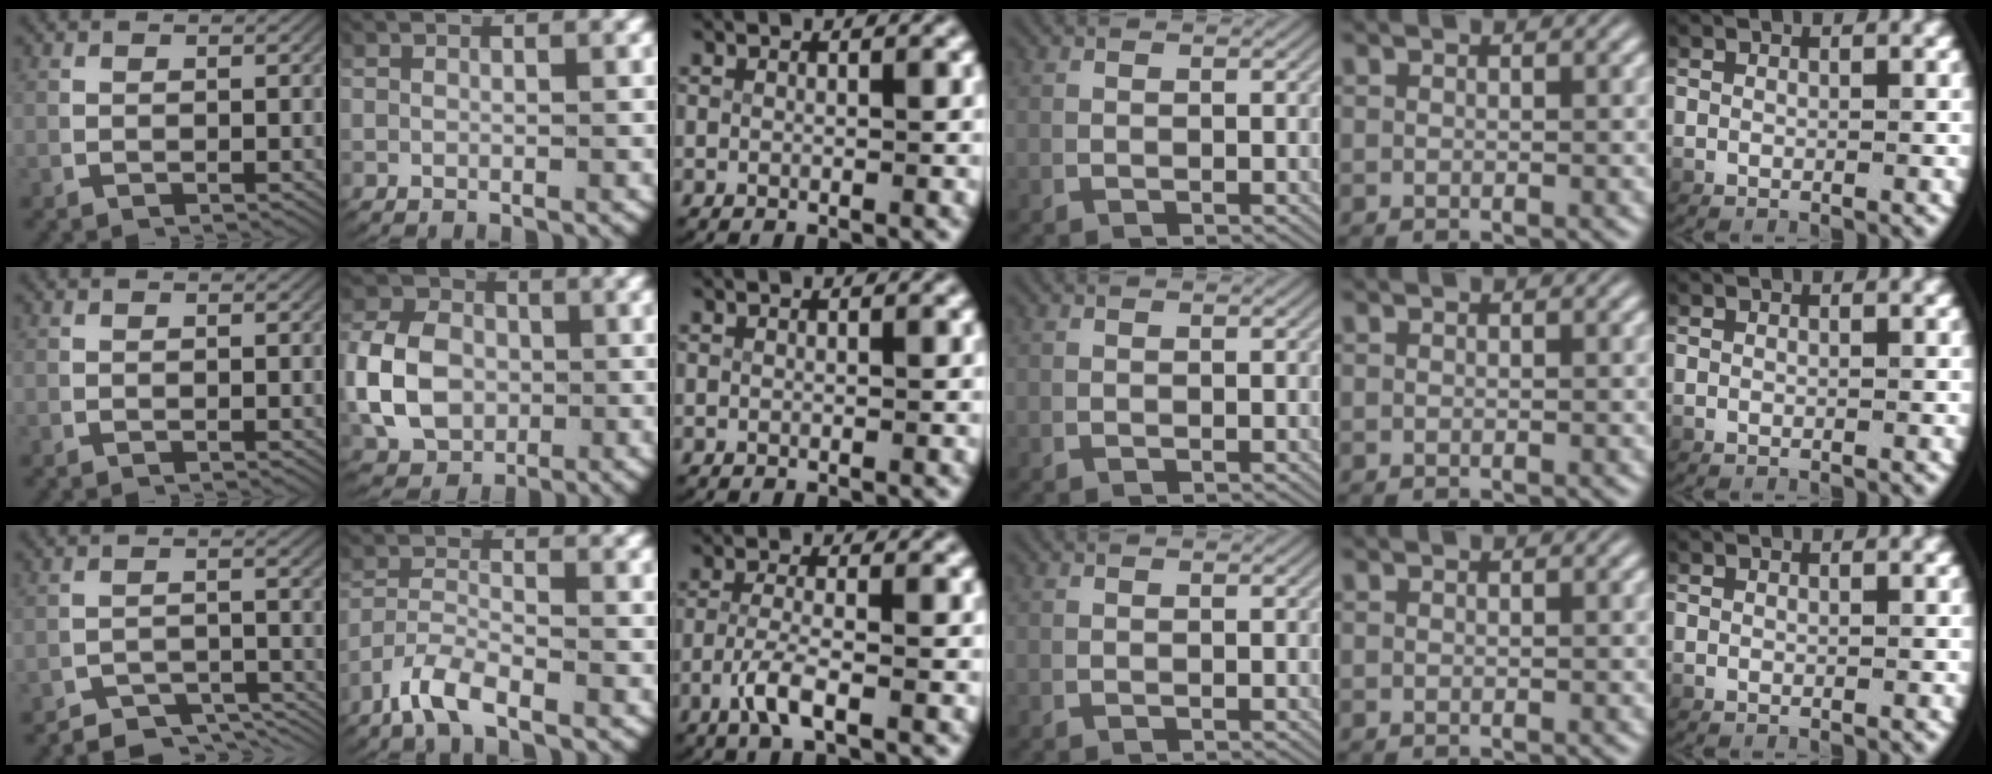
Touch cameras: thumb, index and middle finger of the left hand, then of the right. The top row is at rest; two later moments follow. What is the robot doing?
{"motion": "grasp_and_lifting", "object": "card"}